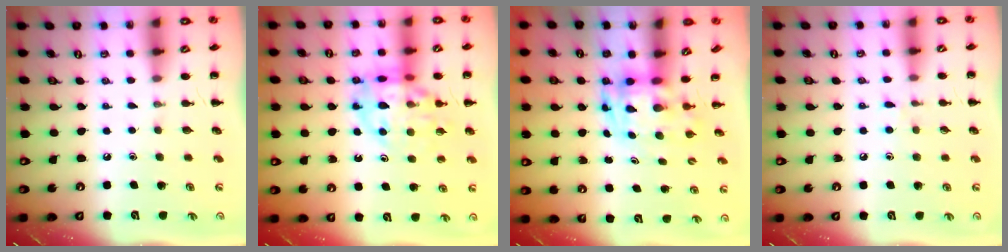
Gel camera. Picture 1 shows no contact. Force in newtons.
{"total": 17.0, "press": 16.7, "slide": 3.2}
{"total": 3.6, "press": 3.5, "slide": 0.7}
{"total": 6.4, "press": 6.0, "slide": 2.2}